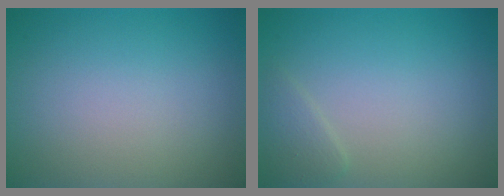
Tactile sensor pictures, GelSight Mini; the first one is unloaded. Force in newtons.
{"total": 1.3, "press": 1.3, "slide": 0.1}